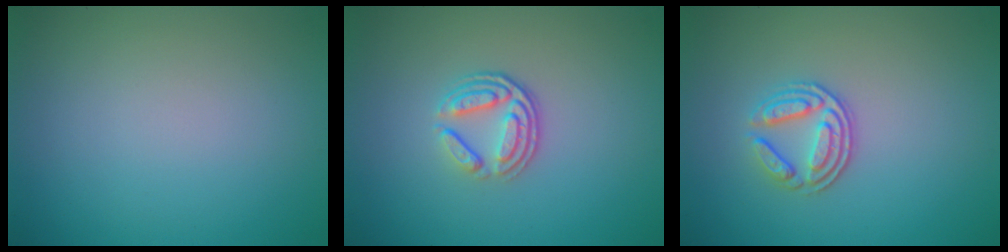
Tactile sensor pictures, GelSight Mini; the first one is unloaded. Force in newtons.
{"total": 3.6, "press": 2.6, "slide": 2.6}
{"total": 3.0, "press": 2.5, "slide": 1.6}